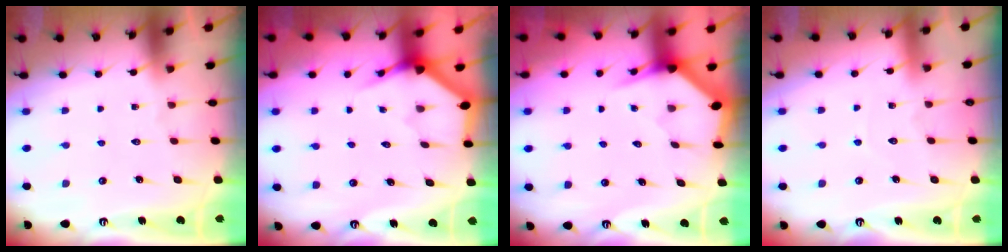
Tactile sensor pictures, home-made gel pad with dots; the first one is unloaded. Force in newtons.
{"total": 3.6, "press": 3.6, "slide": 0.2}
{"total": 4.7, "press": 4.6, "slide": 0.5}
{"total": 3.0, "press": 2.9, "slide": 0.4}